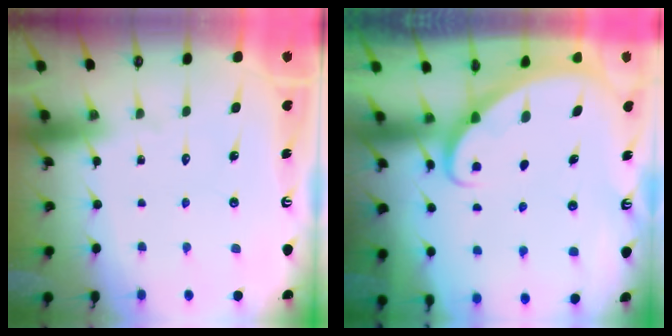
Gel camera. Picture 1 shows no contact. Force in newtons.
{"total": 2.9, "press": 2.9, "slide": 0.1}